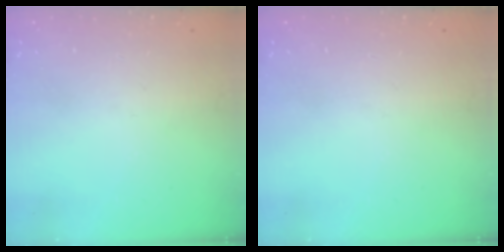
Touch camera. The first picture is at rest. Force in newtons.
{"total": 0.0}